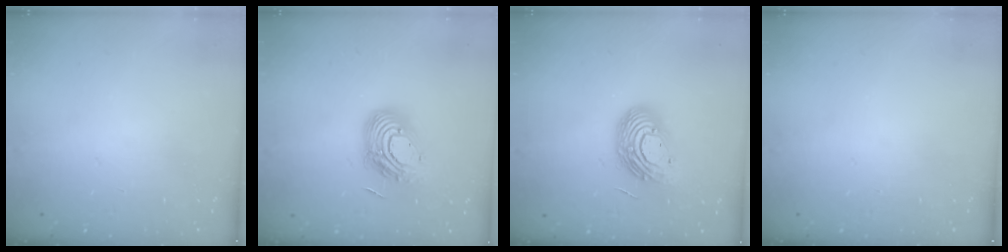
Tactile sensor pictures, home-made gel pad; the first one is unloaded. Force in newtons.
{"total": 14.8, "press": 14.7, "slide": 1.0}
{"total": 14.2, "press": 14.2, "slide": 1.1}
{"total": 0.0}